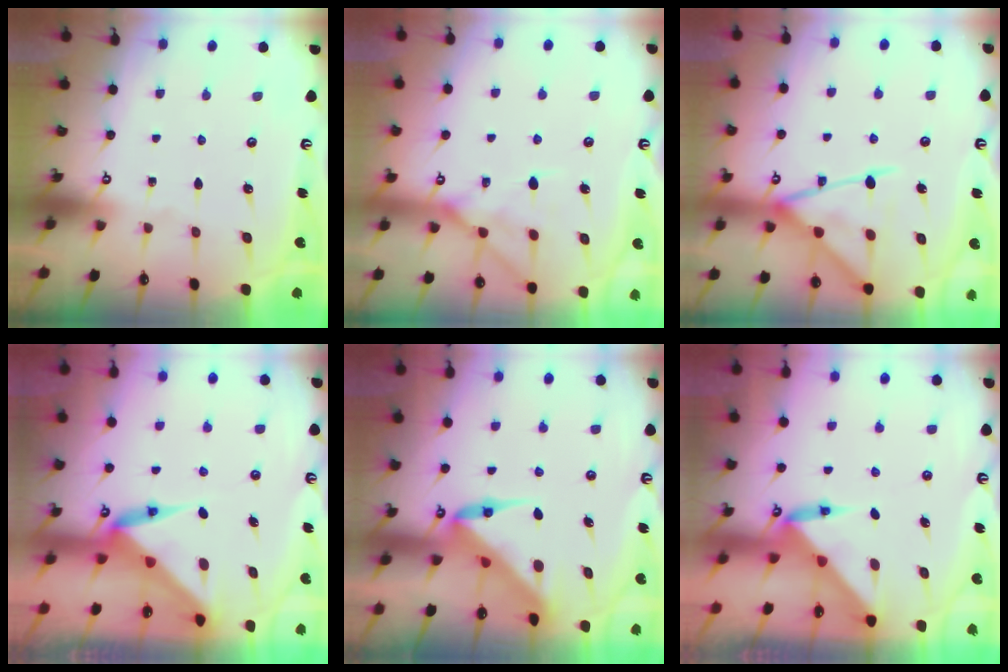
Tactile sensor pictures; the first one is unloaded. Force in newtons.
{"total": 12.7, "press": 12.7, "slide": 1.1}
{"total": 16.9, "press": 16.8, "slide": 1.4}
{"total": 4.7, "press": 4.7, "slide": 0.2}
{"total": 5.9, "press": 5.8, "slide": 0.5}
{"total": 3.7, "press": 3.7, "slide": 0.5}